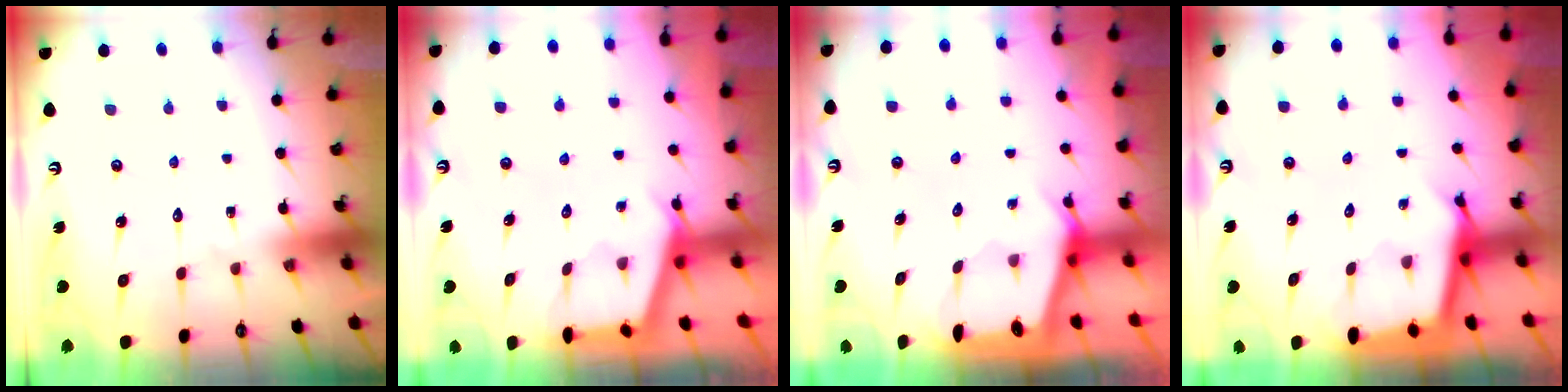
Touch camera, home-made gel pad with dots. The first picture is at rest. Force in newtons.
{"total": 2.7, "press": 2.7, "slide": 0.3}
{"total": 2.3, "press": 2.3, "slide": 0.3}
{"total": 2.7, "press": 2.7, "slide": 0.1}